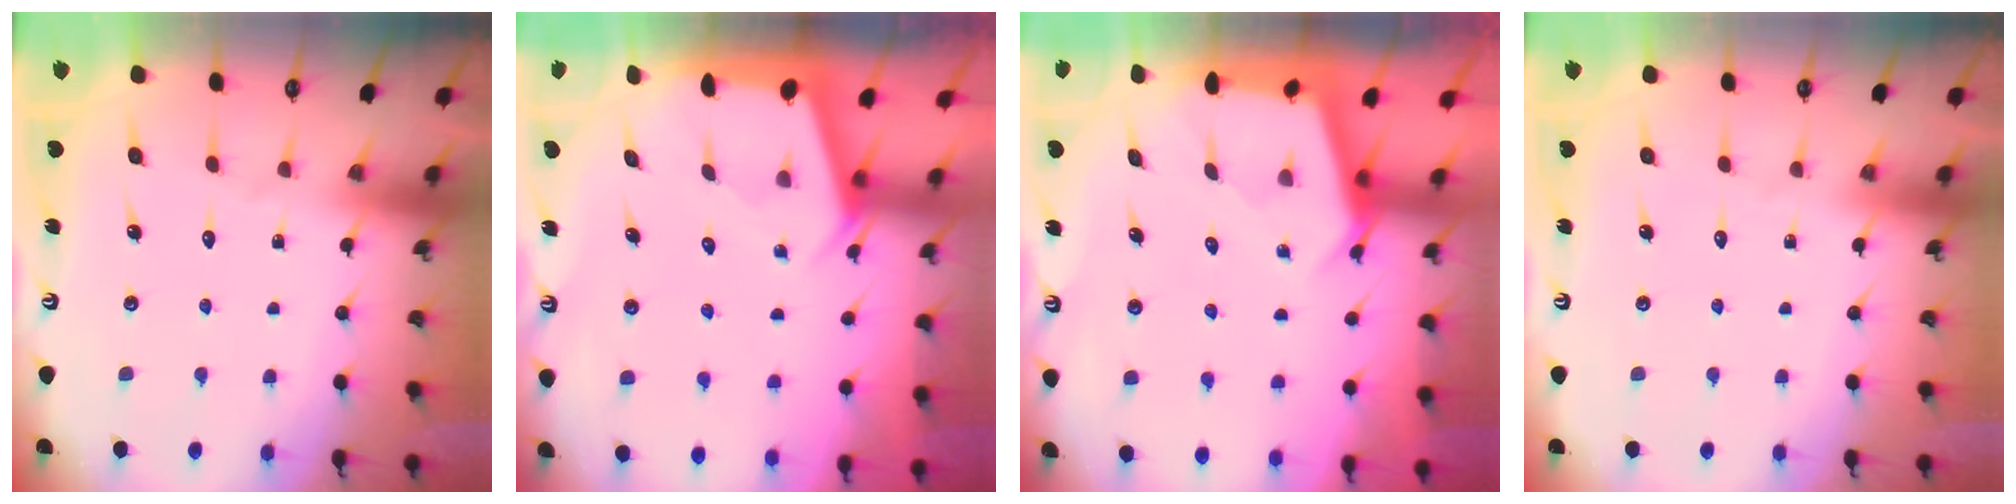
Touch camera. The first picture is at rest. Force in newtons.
{"total": 2.3, "press": 2.3, "slide": 0.3}
{"total": 2.9, "press": 2.9, "slide": 0.3}
{"total": 0.0}